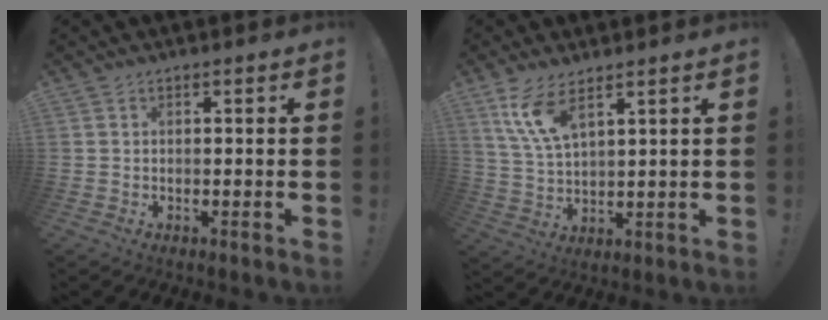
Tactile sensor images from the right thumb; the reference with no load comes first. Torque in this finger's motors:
{"motor_torque": [-0.20, 1.19, 0.46, -0.17, 0.28]}